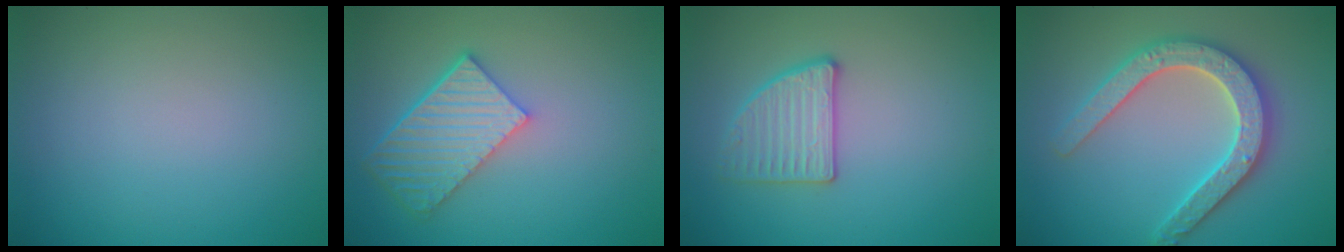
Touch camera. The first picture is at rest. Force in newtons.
{"total": 5.5, "press": 4.2, "slide": 3.7}
{"total": 2.8, "press": 2.8, "slide": 0.3}
{"total": 4.7, "press": 4.6, "slide": 1.0}